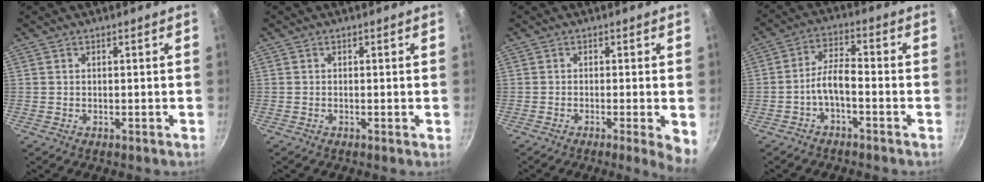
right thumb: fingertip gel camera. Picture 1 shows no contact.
{"total": 0.0}
{"total": 4.6, "force": [-1.2, 0.6, 4.4], "torque": [-0.052, 0.000, -0.017]}
{"total": 6.7, "force": [-2.9, 2.7, 5.4], "torque": [-0.105, 0.042, -0.060]}